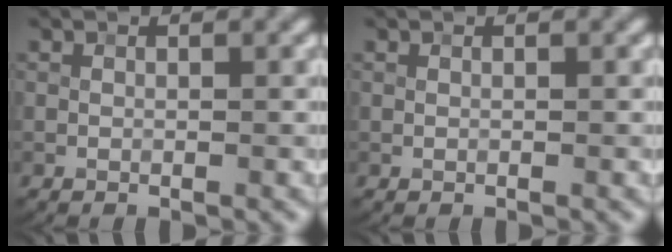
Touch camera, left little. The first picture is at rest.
{"total": 0.0}